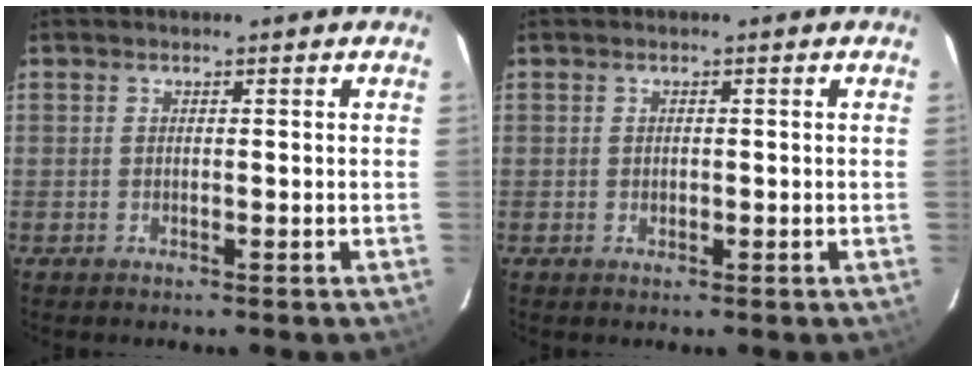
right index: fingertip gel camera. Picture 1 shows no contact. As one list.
[{"total": 0.7, "force": [-0.1, 0.7, 0.2], "torque": [-0.001, 0.001, -0.001]}]